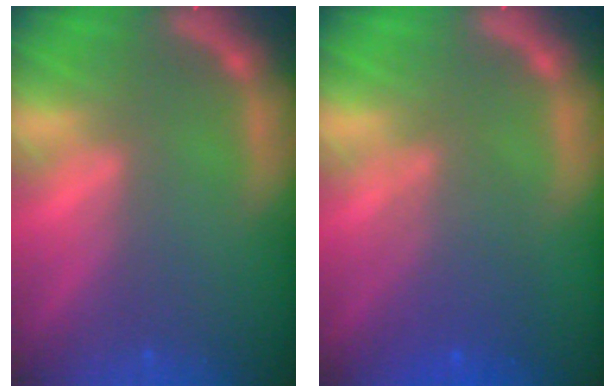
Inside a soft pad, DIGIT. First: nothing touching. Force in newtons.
{"total": 4.6}